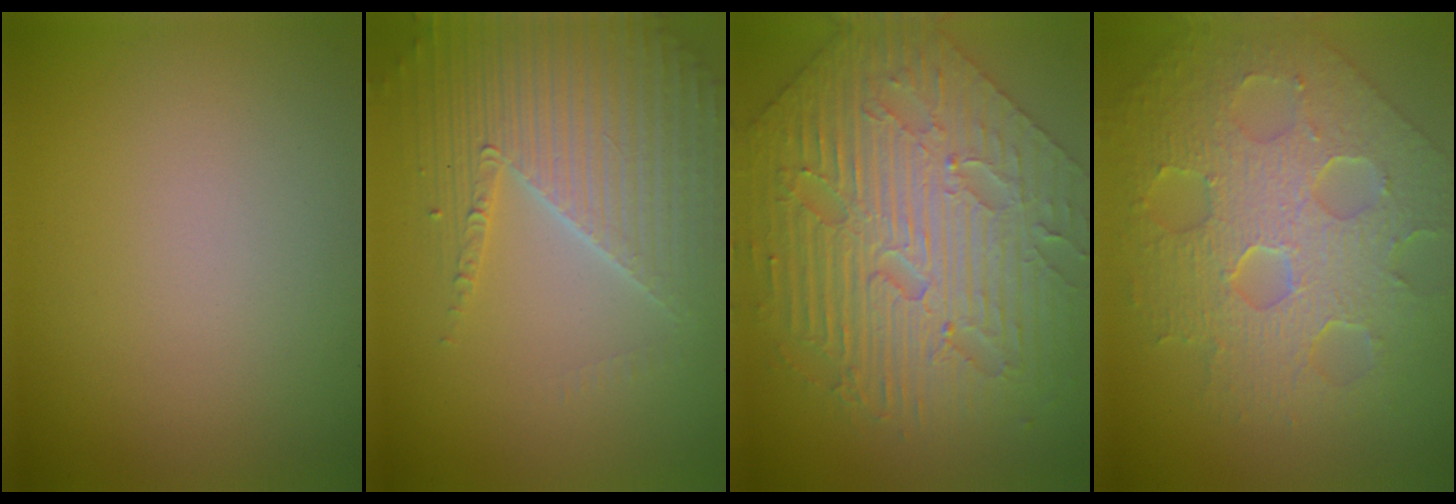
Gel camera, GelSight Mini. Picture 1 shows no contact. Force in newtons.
{"total": 4.4, "press": 4.3, "slide": 1.0}
{"total": 8.9, "press": 6.8, "slide": 5.7}
{"total": 8.7, "press": 6.1, "slide": 6.1}